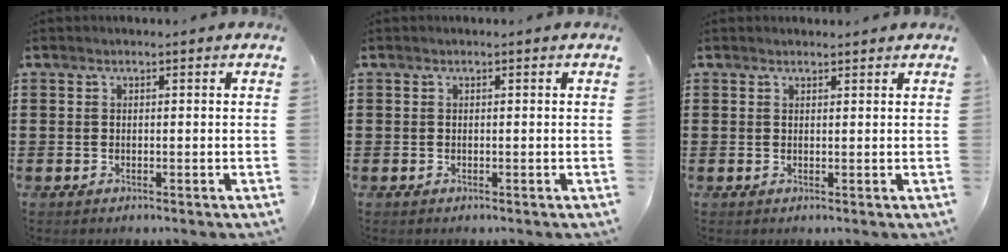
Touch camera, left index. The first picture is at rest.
{"total": 0.0}
{"total": 0.9, "force": [0.9, 0.2, 0.1], "torque": [-0.002, 0.000, 0.017]}